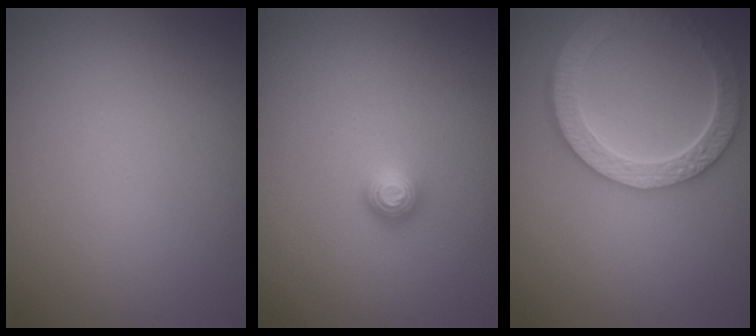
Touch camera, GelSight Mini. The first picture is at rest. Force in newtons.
{"total": 1.1, "press": 1.0, "slide": 0.2}
{"total": 6.5, "press": 5.1, "slide": 4.1}